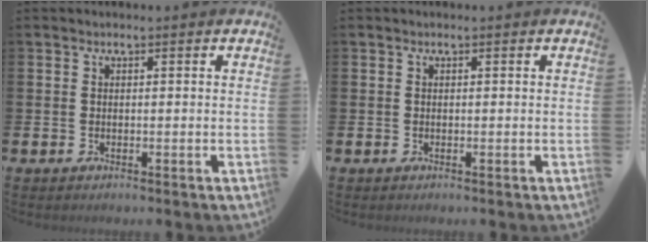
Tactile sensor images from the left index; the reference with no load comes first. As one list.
[{"total": 0.0}]